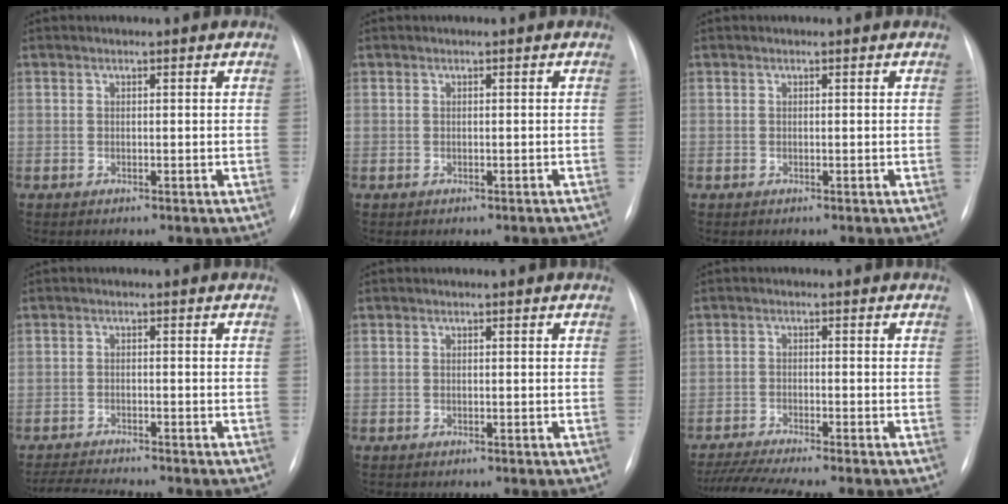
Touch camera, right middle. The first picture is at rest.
{"total": 1.6, "force": [-1.4, 0.5, 0.5], "torque": [-0.005, 0.004, -0.017]}
{"total": 0.0}
{"total": 4.9, "force": [-4.7, -0.5, 1.4], "torque": [-0.026, -0.020, -0.079]}
{"total": 0.0}
{"total": 9.4, "force": [-8.2, -0.7, 4.6], "torque": [-0.069, -0.017, -0.130]}